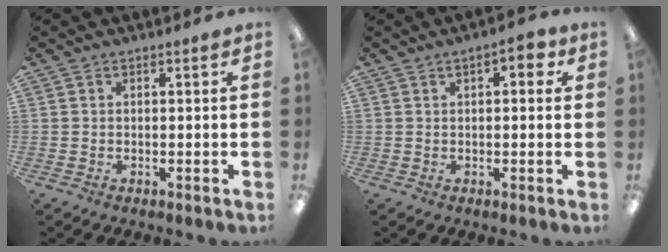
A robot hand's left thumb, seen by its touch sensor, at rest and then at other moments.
{"total": 4.4, "force": [1.5, 2.1, 3.5], "torque": [-0.047, 0.001, 0.020]}